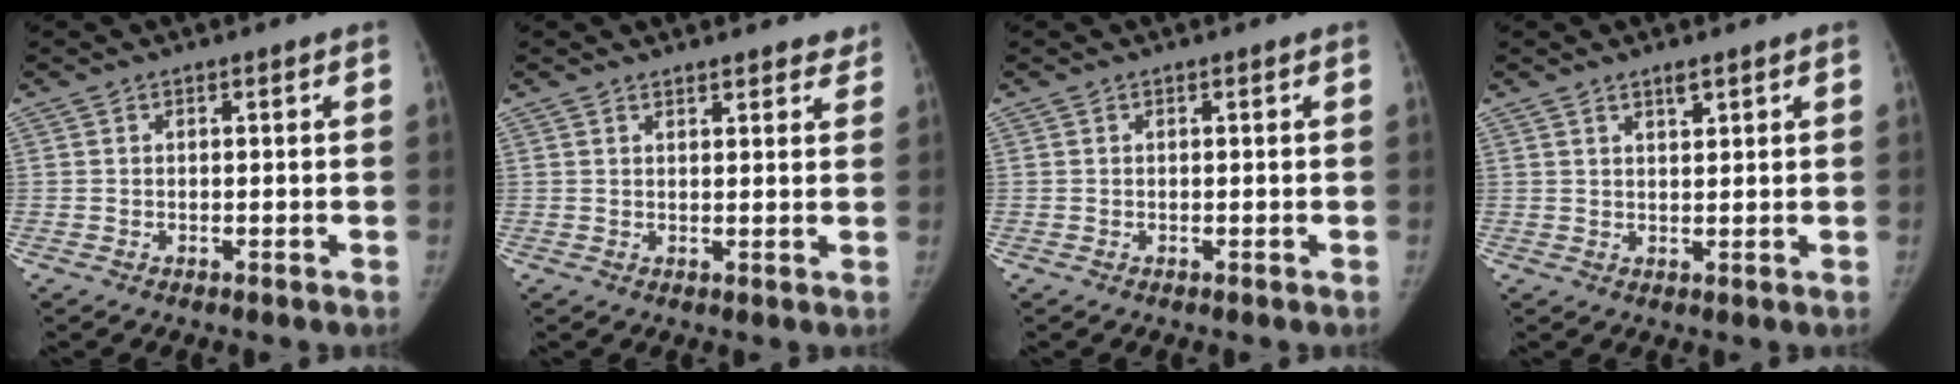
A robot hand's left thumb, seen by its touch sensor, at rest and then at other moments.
{"total": 4.7, "force": [4.2, 1.6, 1.5], "torque": [0.010, -0.015, 0.046]}
{"total": 0.0}
{"total": 2.2, "force": [1.6, 0.6, 1.4], "torque": [-0.020, -0.011, 0.030]}